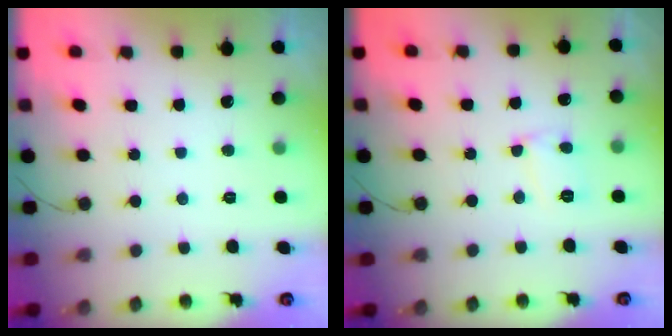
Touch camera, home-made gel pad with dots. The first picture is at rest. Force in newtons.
{"total": 6.6, "press": 6.6, "slide": 0.5}